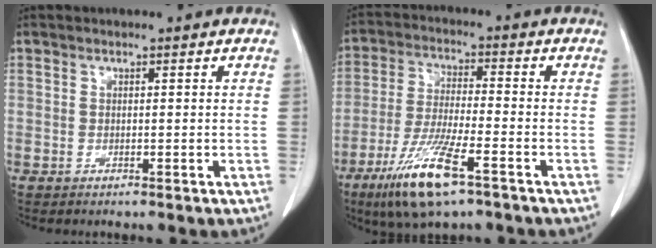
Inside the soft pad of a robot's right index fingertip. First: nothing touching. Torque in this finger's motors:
{"motor_torque": [1.17, -0.97, 0.36, 0.14]}